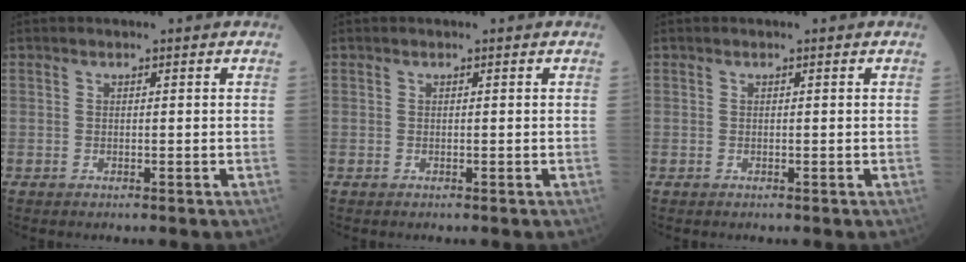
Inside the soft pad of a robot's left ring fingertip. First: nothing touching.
{"total": 0.0}
{"total": 0.0}